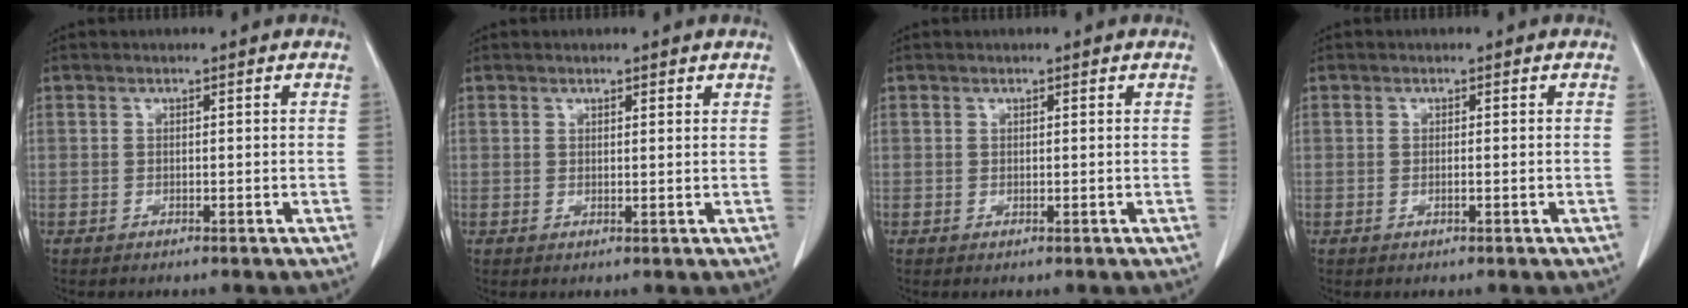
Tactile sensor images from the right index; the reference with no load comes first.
{"total": 1.3, "force": [1.1, 0.2, 0.7], "torque": [-0.011, -0.004, 0.016]}
{"total": 0.0}
{"total": 0.7, "force": [-0.2, 0.0, 0.6], "torque": [-0.014, -0.001, -0.002]}